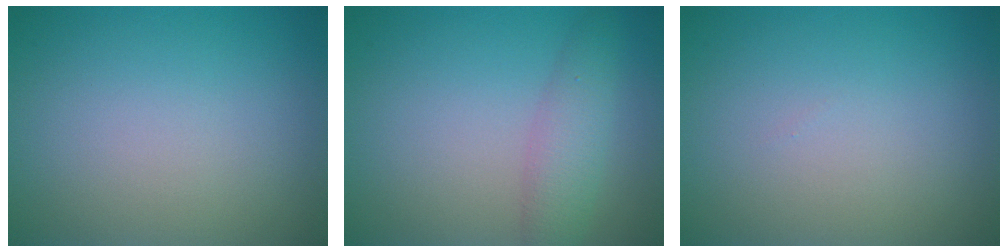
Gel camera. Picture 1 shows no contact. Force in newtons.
{"total": 2.9, "press": 2.9, "slide": 0.1}
{"total": 0.0}